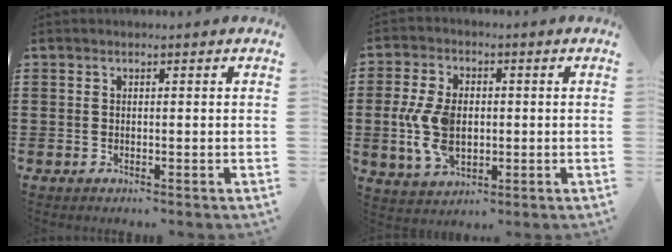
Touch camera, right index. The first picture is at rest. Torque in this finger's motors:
{"motor_torque": [1.61, -0.53, 0.68, 0.21]}